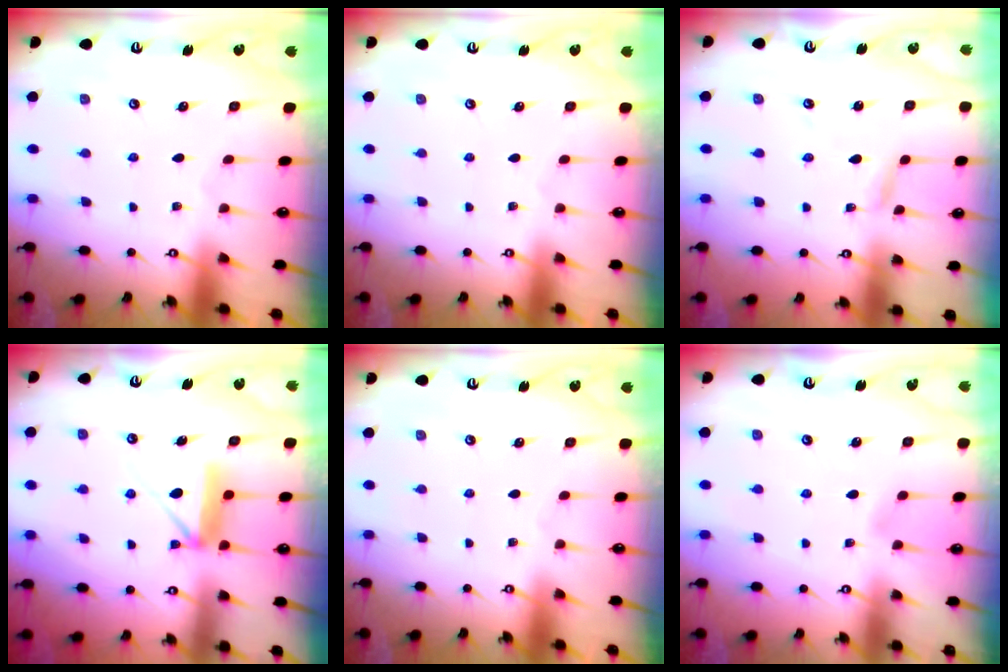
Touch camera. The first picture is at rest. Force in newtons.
{"total": 0.0}
{"total": 2.2, "press": 2.2, "slide": 0.1}
{"total": 8.3, "press": 8.3, "slide": 0.5}
{"total": 0.0}
{"total": 3.7, "press": 3.7, "slide": 0.6}